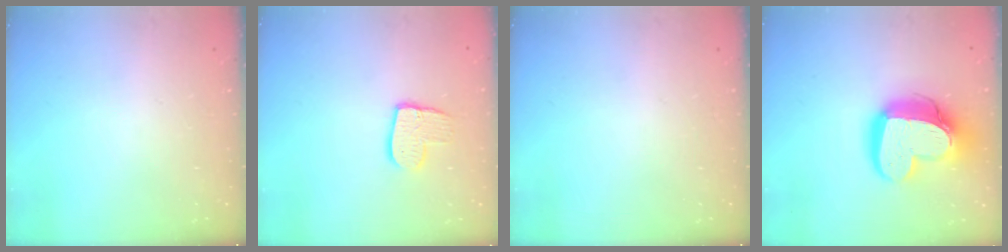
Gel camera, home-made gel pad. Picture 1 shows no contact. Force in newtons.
{"total": 9.8, "press": 9.8, "slide": 0.7}
{"total": 0.0}
{"total": 18.9, "press": 18.8, "slide": 1.6}